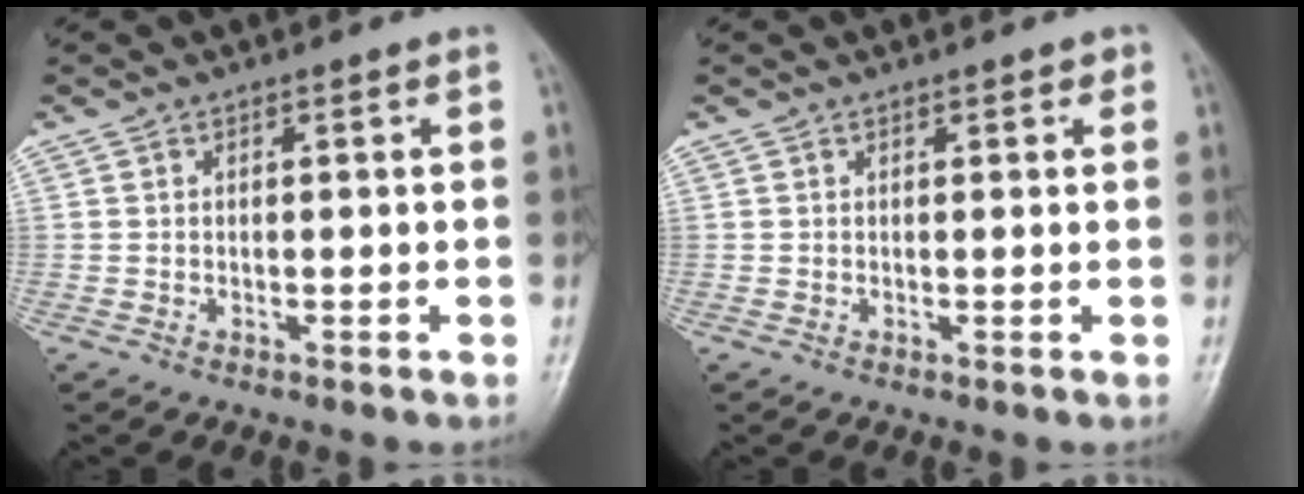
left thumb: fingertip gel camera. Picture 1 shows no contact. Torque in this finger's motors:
{"motor_torque": [-0.07, -0.01, -0.14, -0.06, 0.01]}